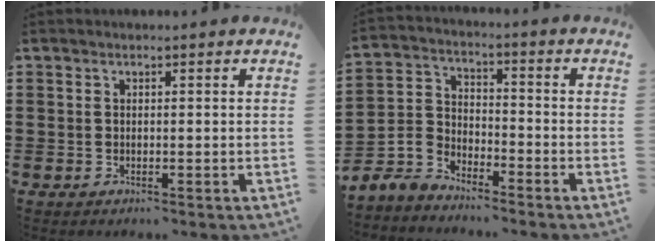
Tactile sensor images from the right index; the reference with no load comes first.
{"total": 4.6, "force": [-4.2, 1.8, 0.5], "torque": [-0.035, -0.001, -0.093]}